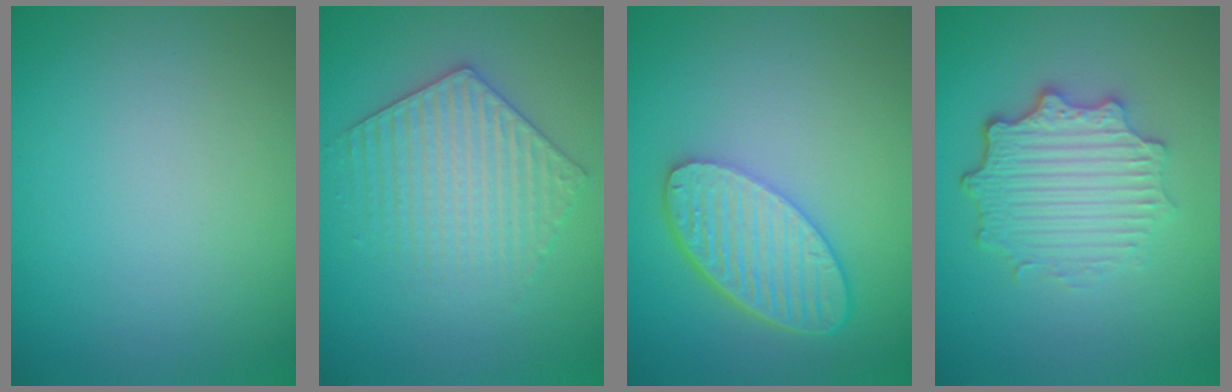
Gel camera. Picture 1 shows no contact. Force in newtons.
{"total": 3.6, "press": 3.5, "slide": 0.5}
{"total": 5.8, "press": 4.5, "slide": 3.7}
{"total": 4.8, "press": 3.8, "slide": 3.0}